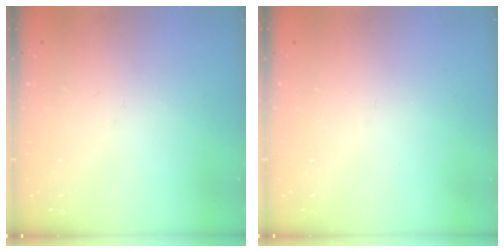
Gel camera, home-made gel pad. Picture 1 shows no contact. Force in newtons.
{"total": 0.0}